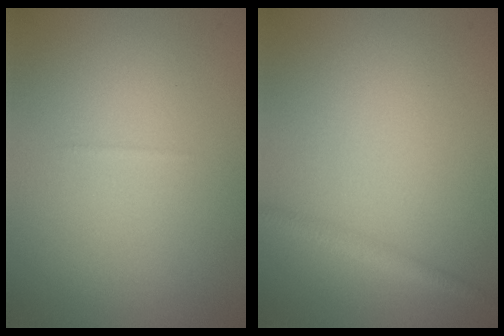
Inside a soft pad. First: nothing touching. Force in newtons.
{"total": 1.5, "press": 1.5, "slide": 0.0}